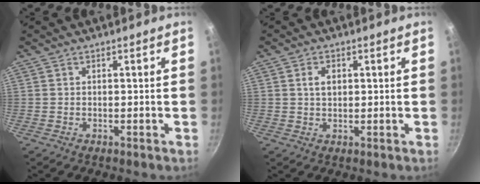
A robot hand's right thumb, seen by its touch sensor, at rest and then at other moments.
{"total": 3.0, "force": [0.7, 2.0, 2.1], "torque": [-0.027, 0.000, 0.012]}